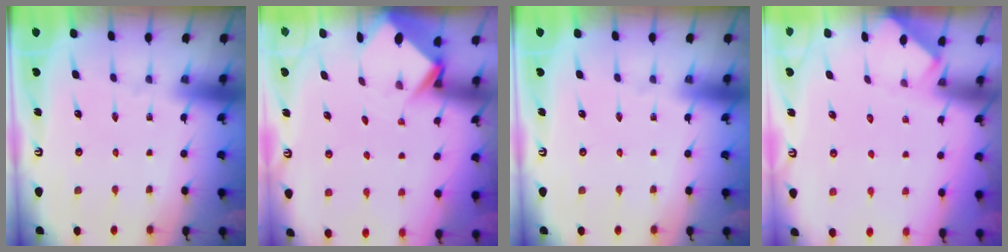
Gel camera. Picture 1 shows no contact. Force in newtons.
{"total": 3.8, "press": 3.8, "slide": 0.2}
{"total": 0.0}
{"total": 2.7, "press": 2.6, "slide": 0.4}